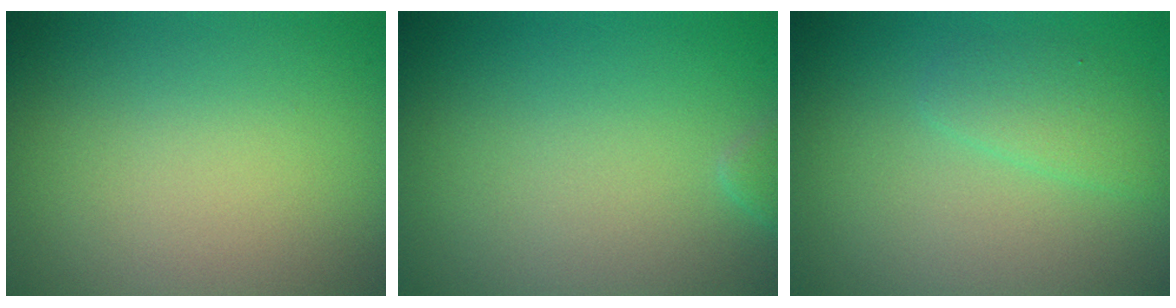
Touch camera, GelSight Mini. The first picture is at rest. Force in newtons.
{"total": 1.0, "press": 1.0, "slide": 0.1}
{"total": 2.0, "press": 2.0, "slide": 0.1}